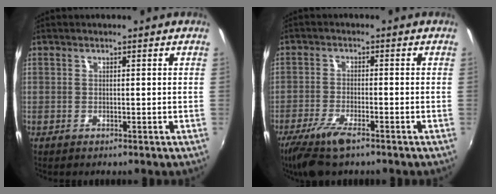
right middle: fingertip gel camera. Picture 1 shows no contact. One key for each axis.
{"total": 8.0, "fx": -5.6, "fy": 2.0, "fz": 5.3, "tx": -0.130, "ty": -0.022, "tz": -0.110}